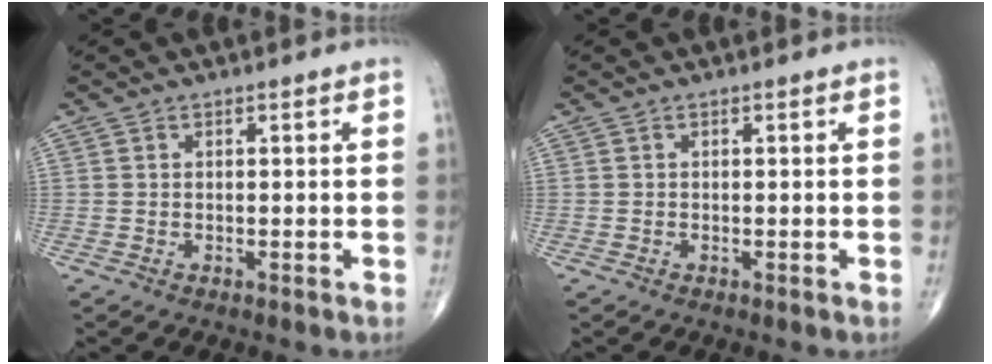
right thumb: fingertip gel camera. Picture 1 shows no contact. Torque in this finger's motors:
{"motor_torque": [-0.02, 0.23, -0.19, -0.06, -0.02]}